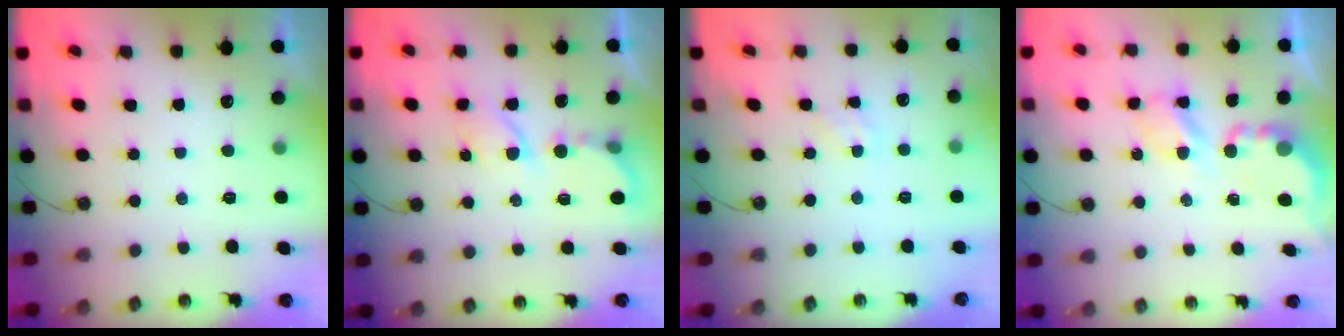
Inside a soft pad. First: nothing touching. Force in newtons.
{"total": 6.0, "press": 6.0, "slide": 0.5}
{"total": 1.7, "press": 1.7, "slide": 0.3}
{"total": 5.4, "press": 5.4, "slide": 0.1}